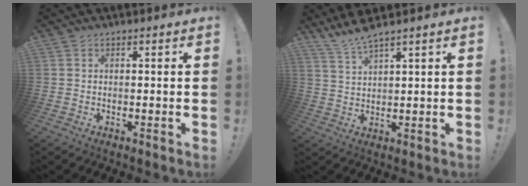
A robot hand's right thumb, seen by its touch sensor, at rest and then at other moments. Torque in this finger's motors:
{"motor_torque": [-0.01, 0.01, 0.39, 0.36, 0.00]}